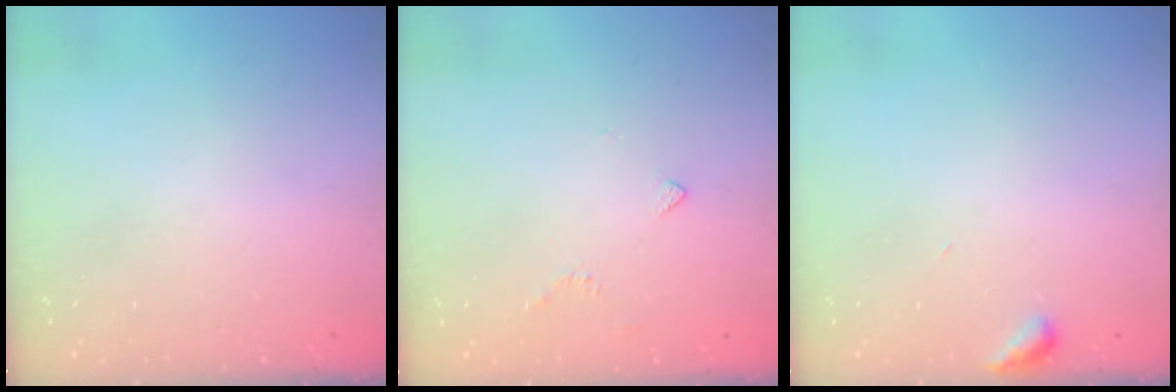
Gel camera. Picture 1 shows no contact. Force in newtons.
{"total": 2.4, "press": 2.4, "slide": 0.6}
{"total": 2.9, "press": 2.9, "slide": 0.3}